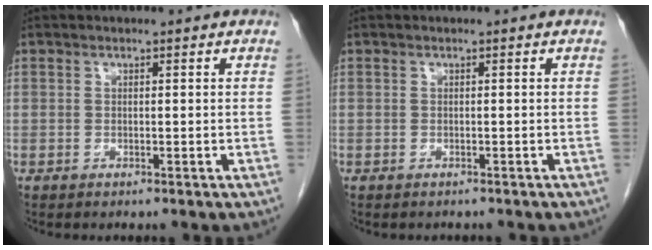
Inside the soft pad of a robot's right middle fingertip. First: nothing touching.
{"total": 0.9, "force": [-0.8, 0.4, 0.1], "torque": [-0.010, -0.001, -0.013]}